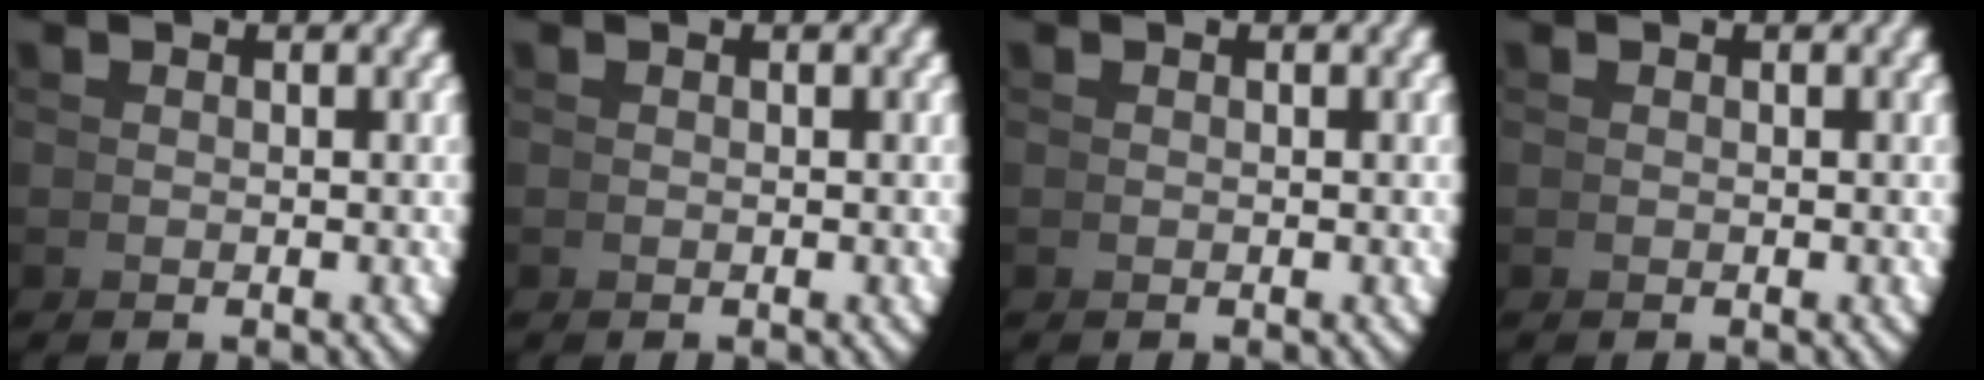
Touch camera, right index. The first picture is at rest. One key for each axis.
{"total": 0.0}
{"total": 0.0}
{"total": 0.0}